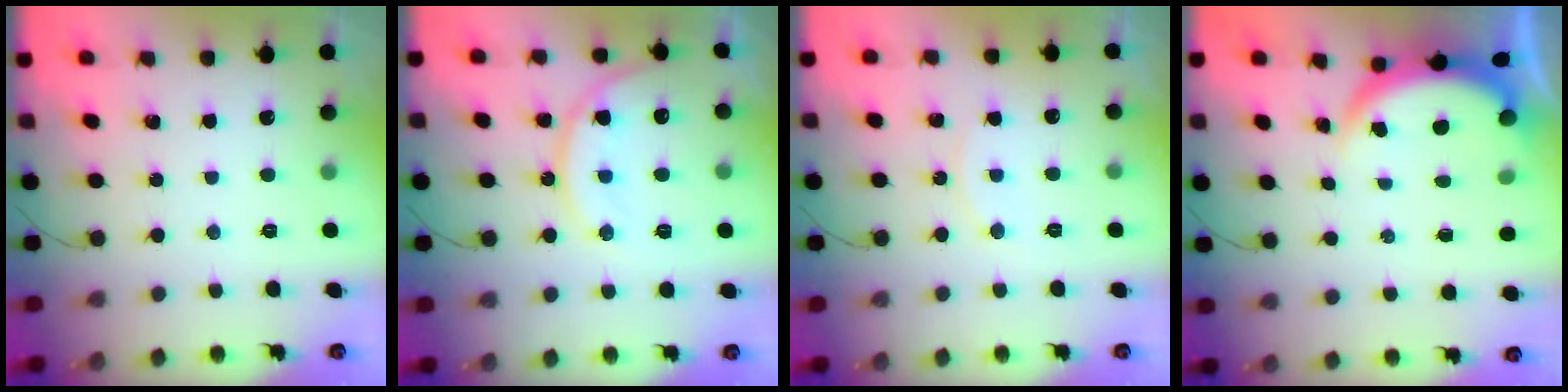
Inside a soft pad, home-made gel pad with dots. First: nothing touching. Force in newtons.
{"total": 13.6, "press": 13.5, "slide": 1.3}
{"total": 5.2, "press": 5.2, "slide": 0.2}
{"total": 3.8, "press": 3.8, "slide": 0.2}